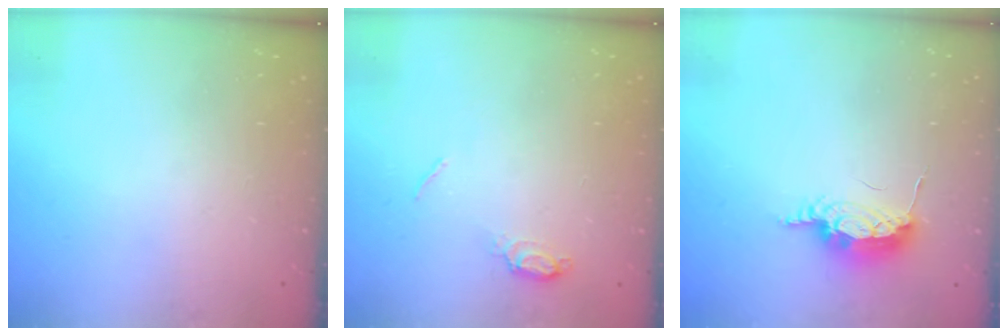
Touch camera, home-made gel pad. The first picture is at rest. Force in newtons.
{"total": 6.1, "press": 6.0, "slide": 0.6}
{"total": 7.6, "press": 7.6, "slide": 0.2}